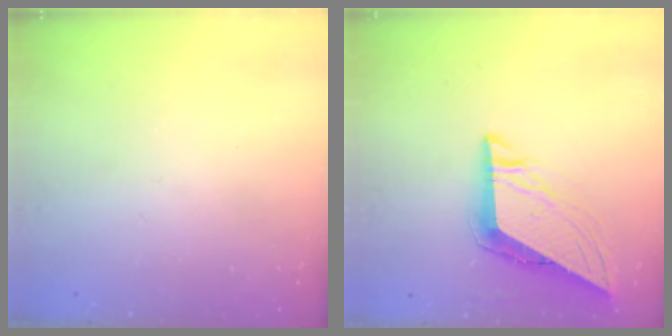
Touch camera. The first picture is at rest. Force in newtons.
{"total": 8.8, "press": 8.8, "slide": 0.9}